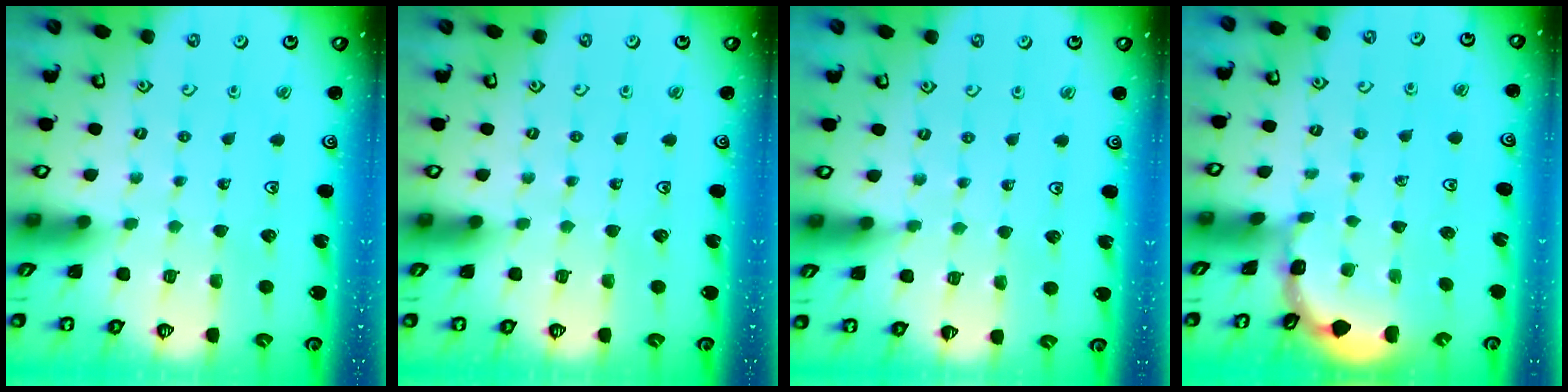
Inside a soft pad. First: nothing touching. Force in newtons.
{"total": 0.0}
{"total": 2.7, "press": 2.7, "slide": 0.4}
{"total": 1.3, "press": 1.3, "slide": 0.1}